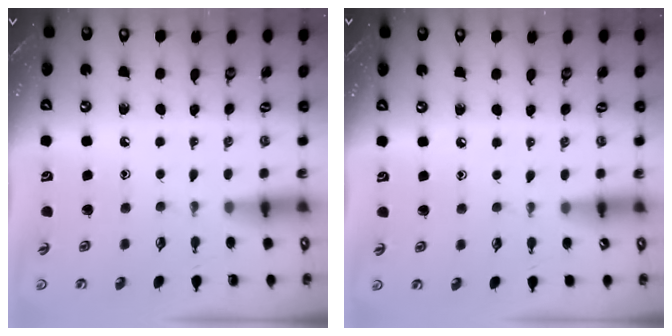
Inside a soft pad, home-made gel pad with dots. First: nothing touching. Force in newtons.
{"total": 2.3, "press": 2.3, "slide": 0.4}